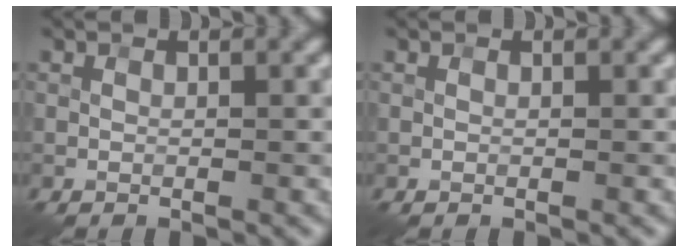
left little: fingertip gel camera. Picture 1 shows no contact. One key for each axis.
{"total": 0.0}